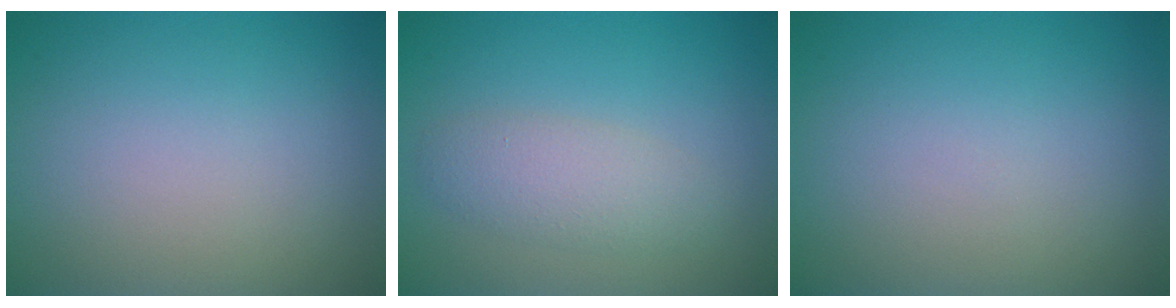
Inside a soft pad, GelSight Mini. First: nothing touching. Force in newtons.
{"total": 2.8, "press": 2.8, "slide": 0.1}
{"total": 0.0}